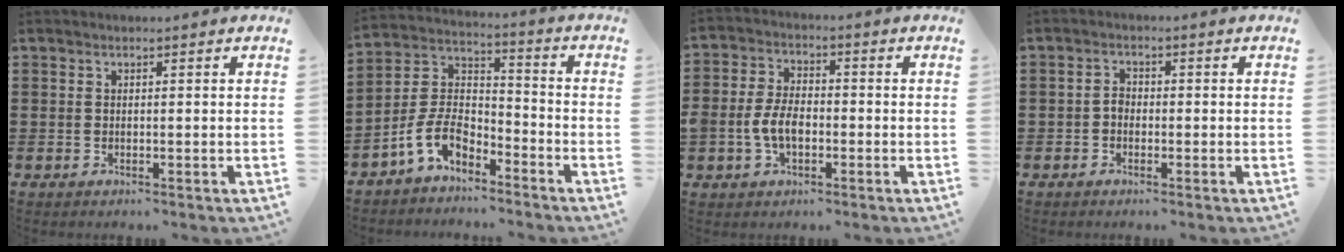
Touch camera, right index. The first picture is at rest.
{"total": 7.7, "force": [-5.2, 3.7, 4.4], "torque": [-0.112, 0.000, -0.108]}
{"total": 5.5, "force": [-1.6, 3.5, 3.9], "torque": [-0.099, 0.000, -0.035]}
{"total": 1.5, "force": [-0.6, 1.1, 0.9], "torque": [-0.019, 0.003, -0.014]}